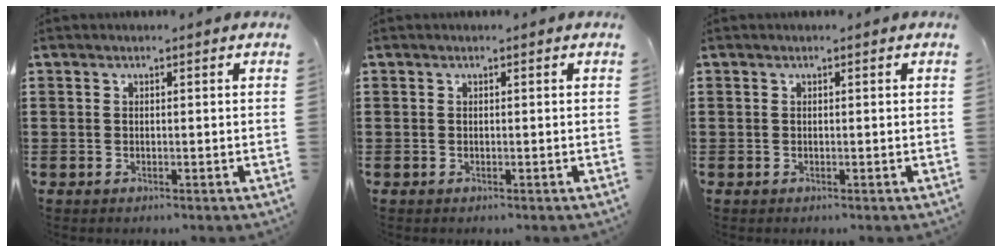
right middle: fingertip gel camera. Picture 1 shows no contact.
{"total": 0.0}
{"total": 0.0}